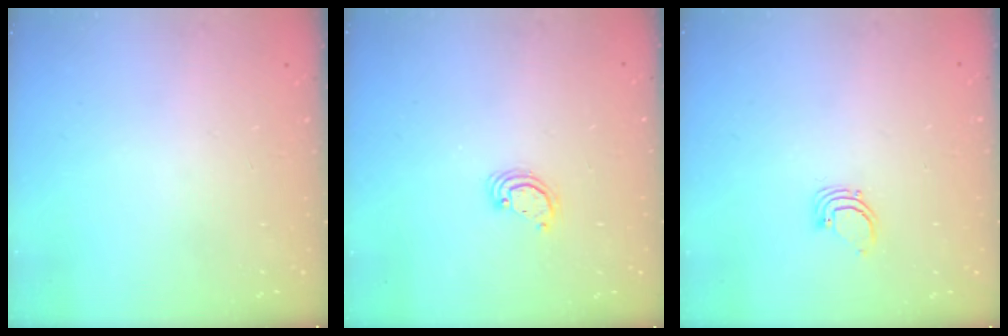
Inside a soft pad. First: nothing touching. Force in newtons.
{"total": 2.5, "press": 2.5, "slide": 0.2}
{"total": 2.5, "press": 2.5, "slide": 0.1}